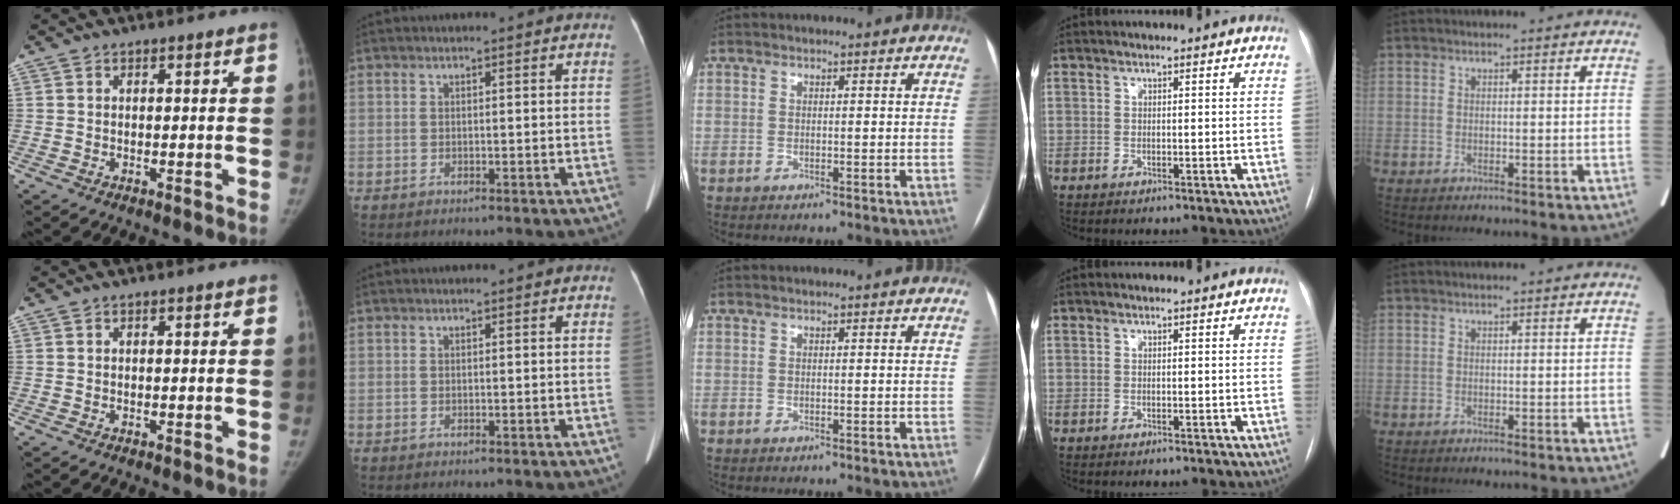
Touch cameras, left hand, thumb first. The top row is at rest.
{}